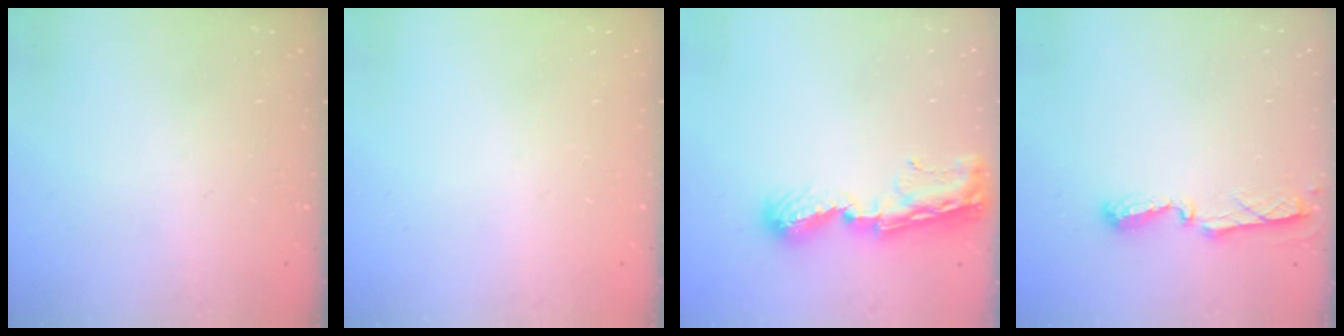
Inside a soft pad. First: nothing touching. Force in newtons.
{"total": 0.0}
{"total": 9.8, "press": 9.7, "slide": 1.0}
{"total": 5.6, "press": 5.5, "slide": 0.6}